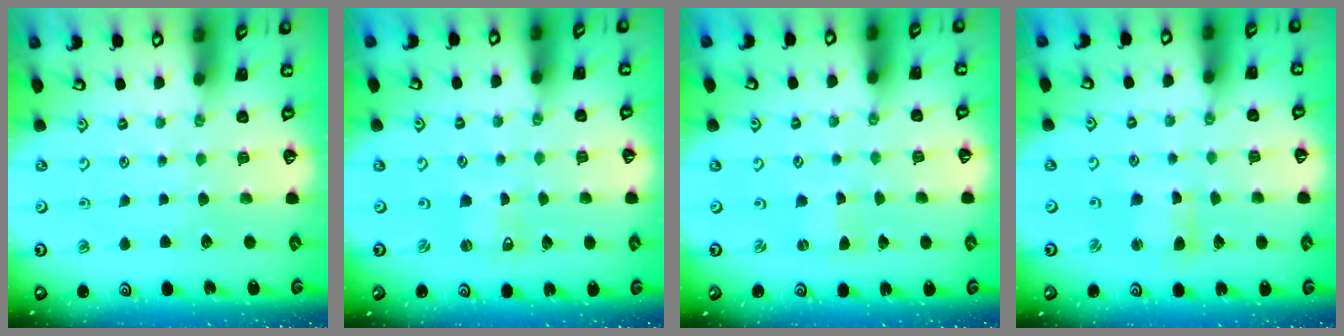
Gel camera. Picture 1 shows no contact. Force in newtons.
{"total": 1.2, "press": 1.2, "slide": 0.1}
{"total": 0.0}
{"total": 3.8, "press": 3.8, "slide": 0.5}